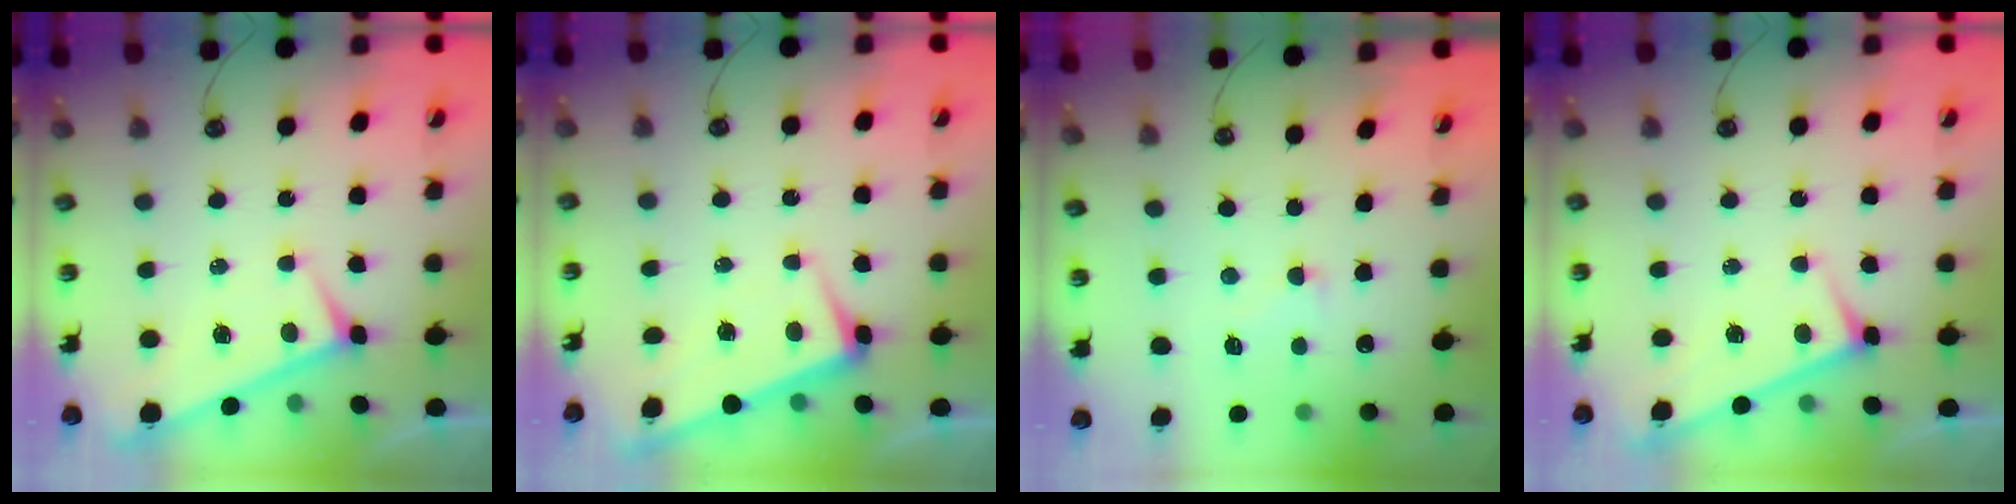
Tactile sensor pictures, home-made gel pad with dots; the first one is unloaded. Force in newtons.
{"total": 1.7, "press": 1.6, "slide": 0.5}
{"total": 2.3, "press": 2.2, "slide": 0.9}
{"total": 3.0, "press": 3.0, "slide": 0.3}